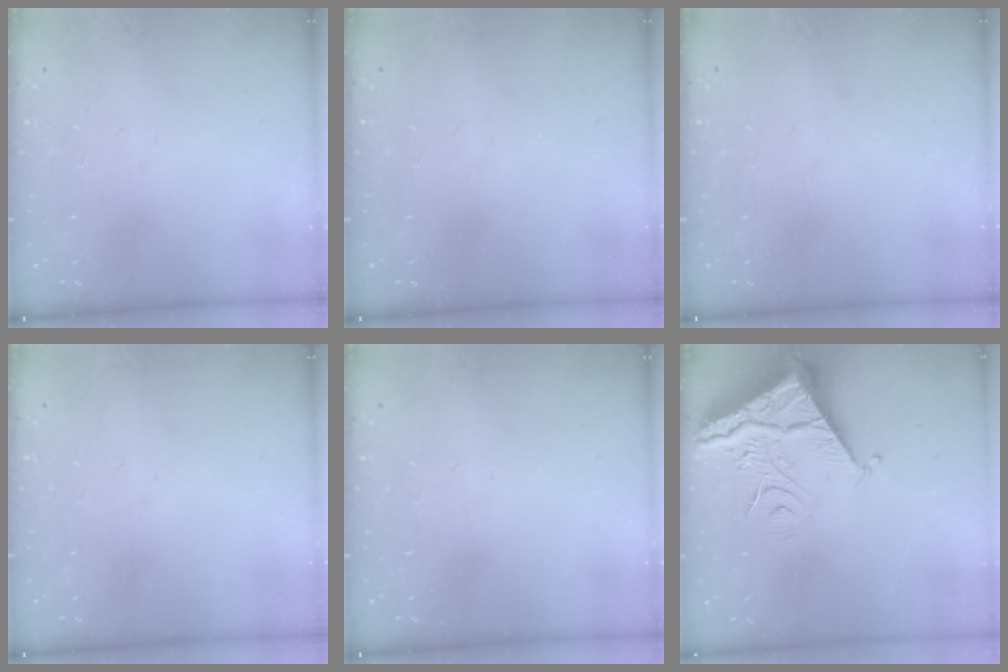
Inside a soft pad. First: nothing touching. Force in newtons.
{"total": 0.0}
{"total": 0.0}
{"total": 0.0}
{"total": 0.0}
{"total": 9.6, "press": 9.5, "slide": 1.1}